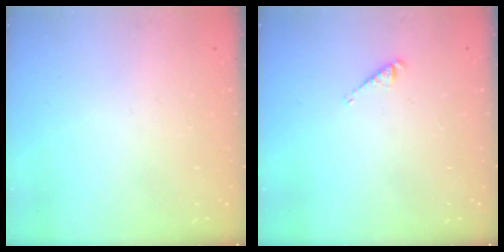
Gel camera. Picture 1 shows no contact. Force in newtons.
{"total": 3.6, "press": 3.5, "slide": 0.5}